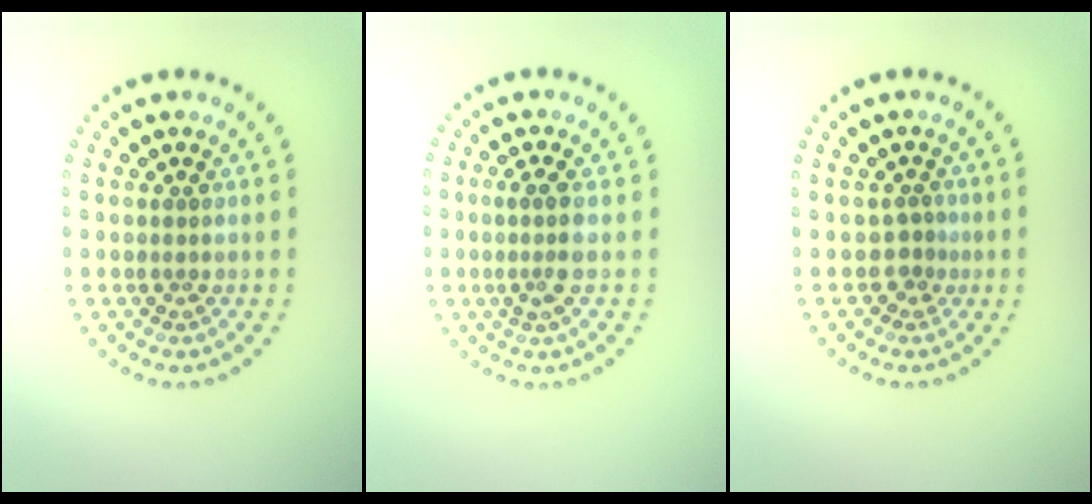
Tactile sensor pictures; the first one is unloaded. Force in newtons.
{"total": 2.2, "press": 1.8, "slide": 1.2}
{"total": 1.4, "press": 0.9, "slide": 1.1}